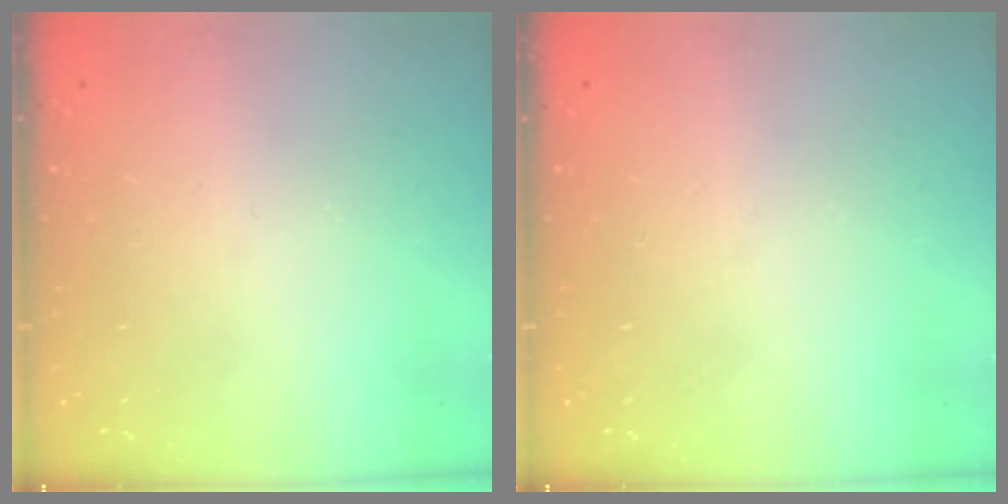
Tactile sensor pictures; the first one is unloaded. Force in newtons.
{"total": 0.0}